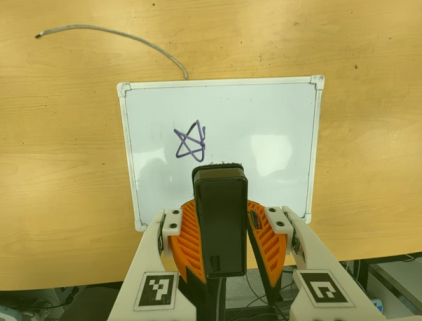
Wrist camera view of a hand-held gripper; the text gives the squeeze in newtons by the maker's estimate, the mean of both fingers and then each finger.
{"total": 9.7, "left": 9.9, "right": 9.5}